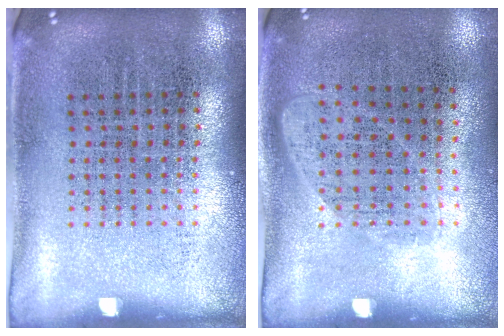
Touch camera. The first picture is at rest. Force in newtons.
{"total": 1.2, "press": 1.0, "slide": 0.6}